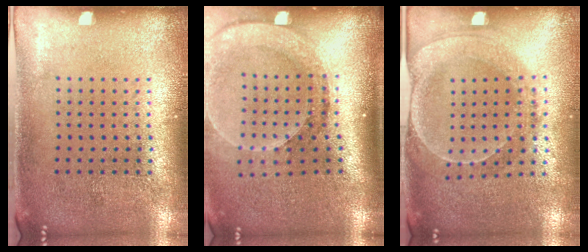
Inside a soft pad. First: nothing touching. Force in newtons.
{"total": 2.6, "press": 2.0, "slide": 1.6}
{"total": 1.8, "press": 1.8, "slide": 0.5}